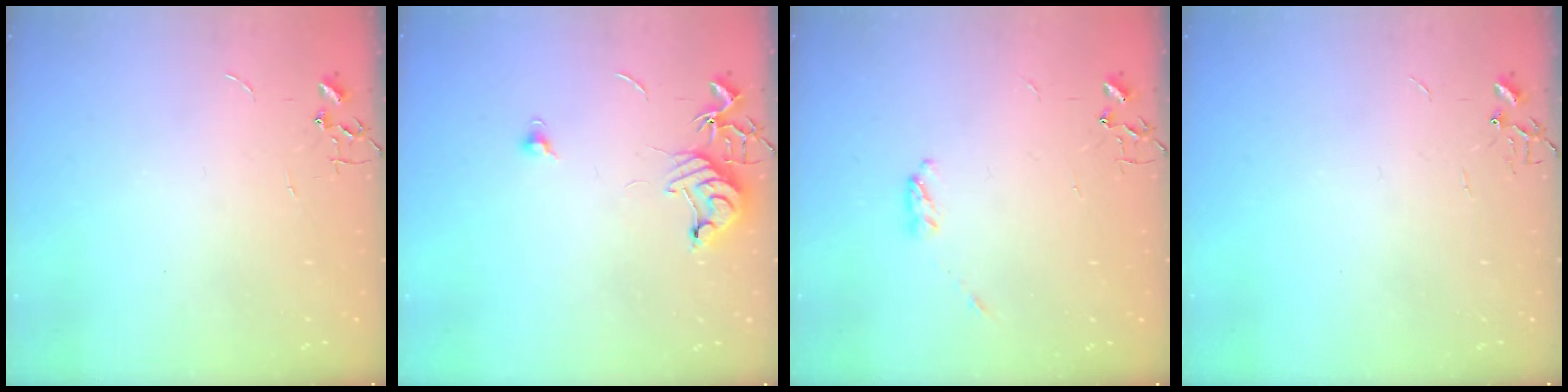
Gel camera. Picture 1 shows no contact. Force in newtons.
{"total": 9.9, "press": 9.9, "slide": 0.8}
{"total": 3.7, "press": 3.7, "slide": 0.6}
{"total": 0.0}